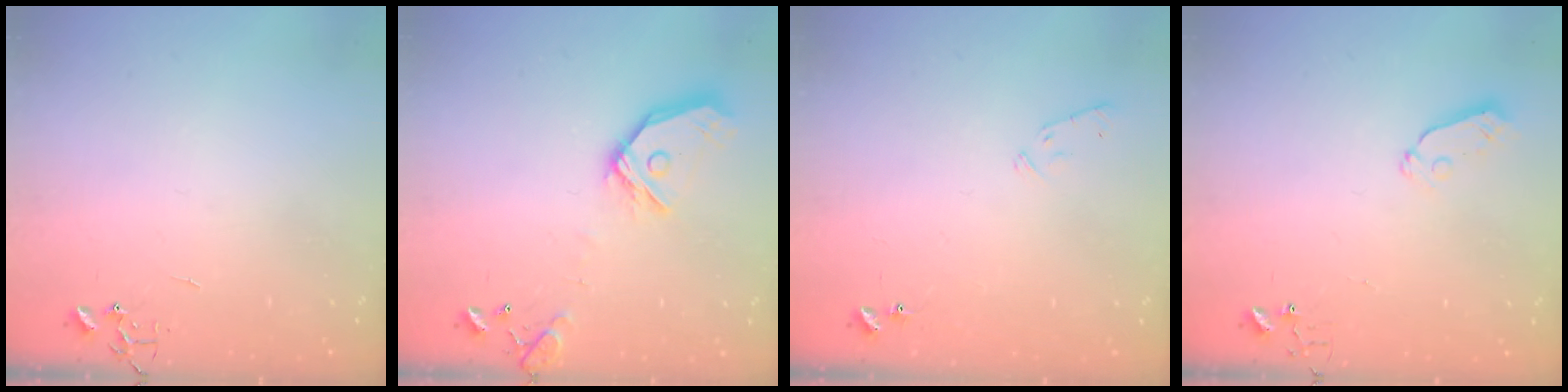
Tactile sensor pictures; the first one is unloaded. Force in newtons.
{"total": 14.2, "press": 14.1, "slide": 2.1}
{"total": 6.7, "press": 6.7, "slide": 1.0}
{"total": 4.1, "press": 4.1, "slide": 0.1}